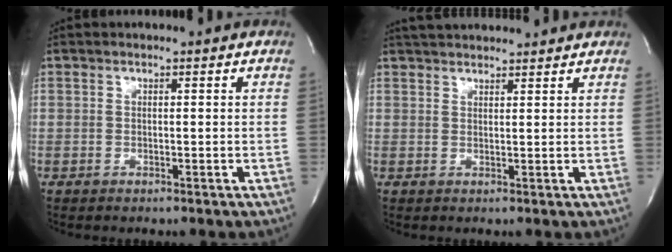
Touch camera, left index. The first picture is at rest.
{"total": 7.9, "force": [7.4, 1.1, 2.5], "torque": [-0.043, 0.034, 0.104]}